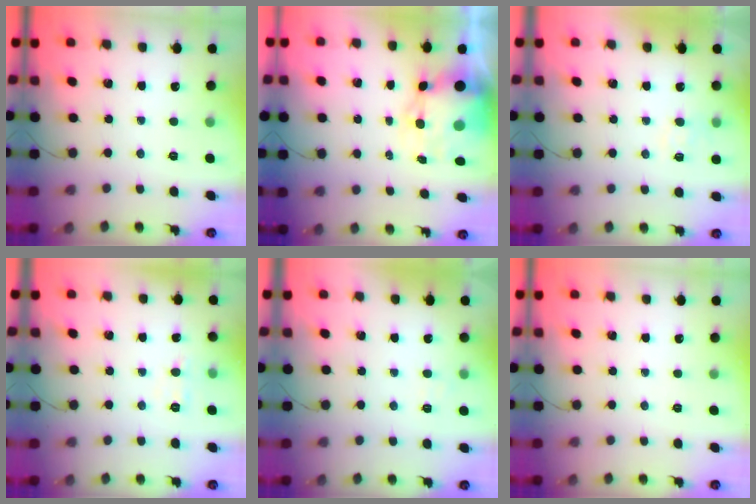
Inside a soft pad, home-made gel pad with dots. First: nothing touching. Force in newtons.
{"total": 8.9, "press": 8.6, "slide": 2.3}
{"total": 5.5, "press": 5.3, "slide": 1.5}
{"total": 3.8, "press": 3.6, "slide": 1.3}
{"total": 3.9, "press": 3.8, "slide": 1.0}
{"total": 0.0}